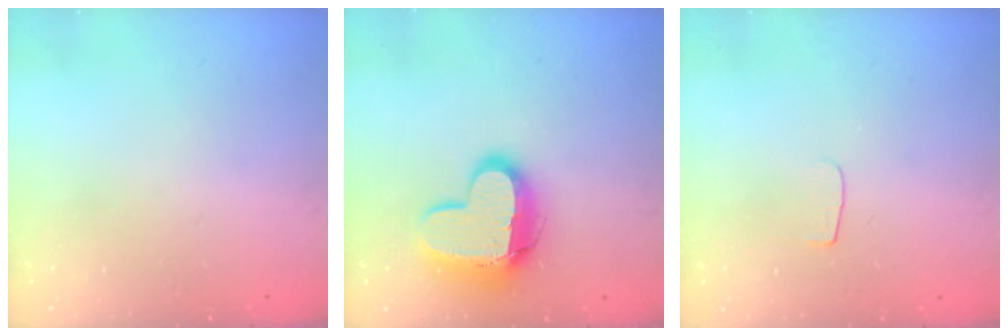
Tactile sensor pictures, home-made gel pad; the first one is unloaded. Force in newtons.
{"total": 14.2, "press": 14.2, "slide": 1.1}
{"total": 3.3, "press": 3.3, "slide": 0.3}